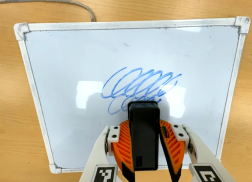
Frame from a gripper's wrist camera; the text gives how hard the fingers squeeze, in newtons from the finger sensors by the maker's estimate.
{"total": 8.6, "left": 7.0, "right": 10.3}